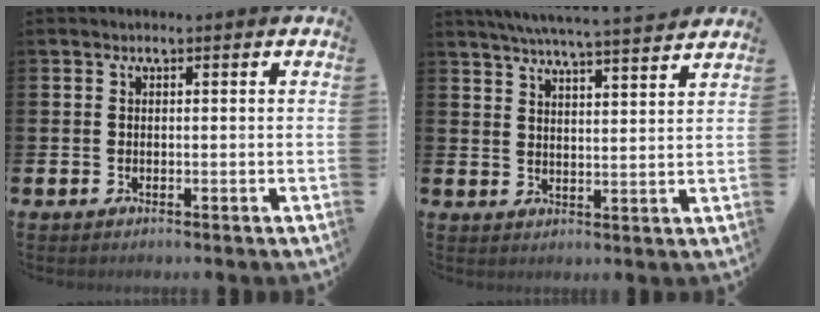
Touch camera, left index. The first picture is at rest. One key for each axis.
{"total": 6.0, "fx": 5.7, "fy": -0.4, "fz": 1.6, "tx": -0.041, "ty": -0.036, "tz": 0.100}